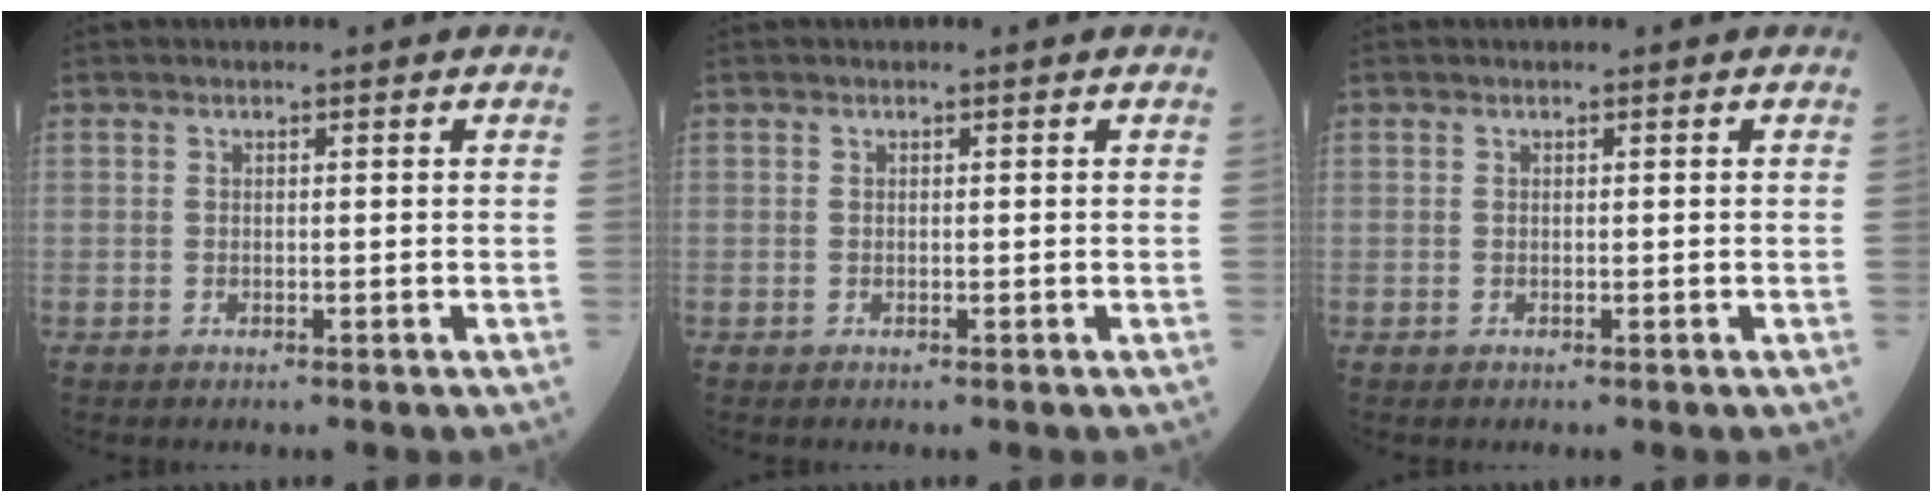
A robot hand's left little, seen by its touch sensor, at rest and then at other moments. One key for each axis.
{"total": 0.0}
{"total": 0.0}